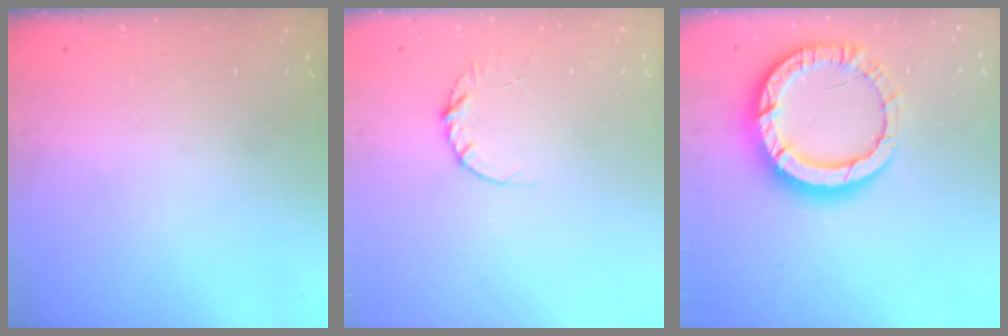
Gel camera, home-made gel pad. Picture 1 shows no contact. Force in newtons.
{"total": 4.6, "press": 4.5, "slide": 0.5}
{"total": 13.6, "press": 13.5, "slide": 1.1}